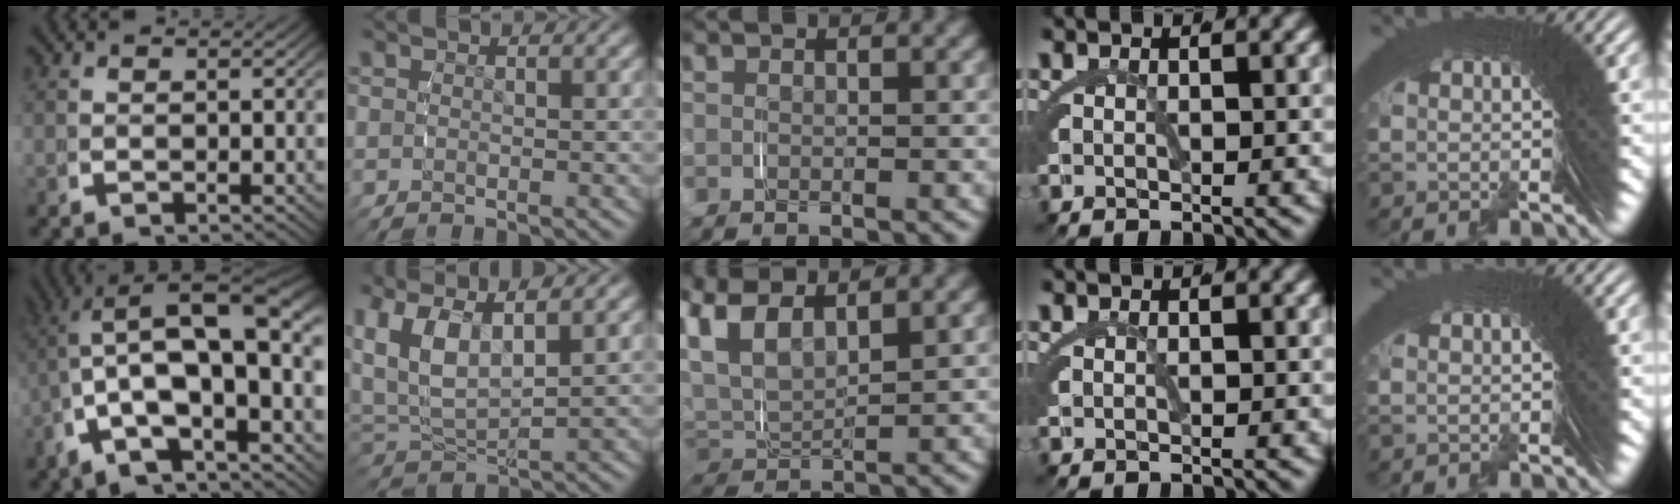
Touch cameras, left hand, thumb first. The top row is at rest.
{"thumb": {"total": 12.5, "force": [1.1, 7.1, 10.2], "torque": [-0.174, -0.014, 0.018]}, "index": {"total": 8.1, "force": [2.7, 5.5, 5.3], "torque": [-0.149, -0.015, 0.056]}, "middle": {"total": 7.5, "force": [2.3, 5.6, 4.5], "torque": [-0.150, -0.016, 0.041]}}